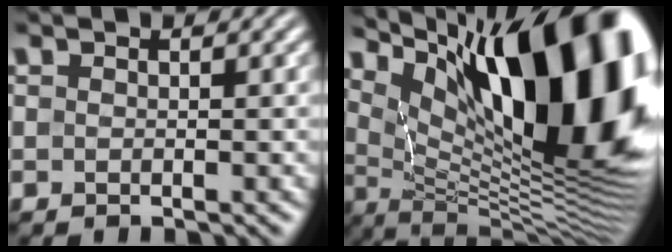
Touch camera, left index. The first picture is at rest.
{"total": 18.5, "force": [7.4, 7.1, 15.4], "torque": [-0.207, 0.038, 0.123]}